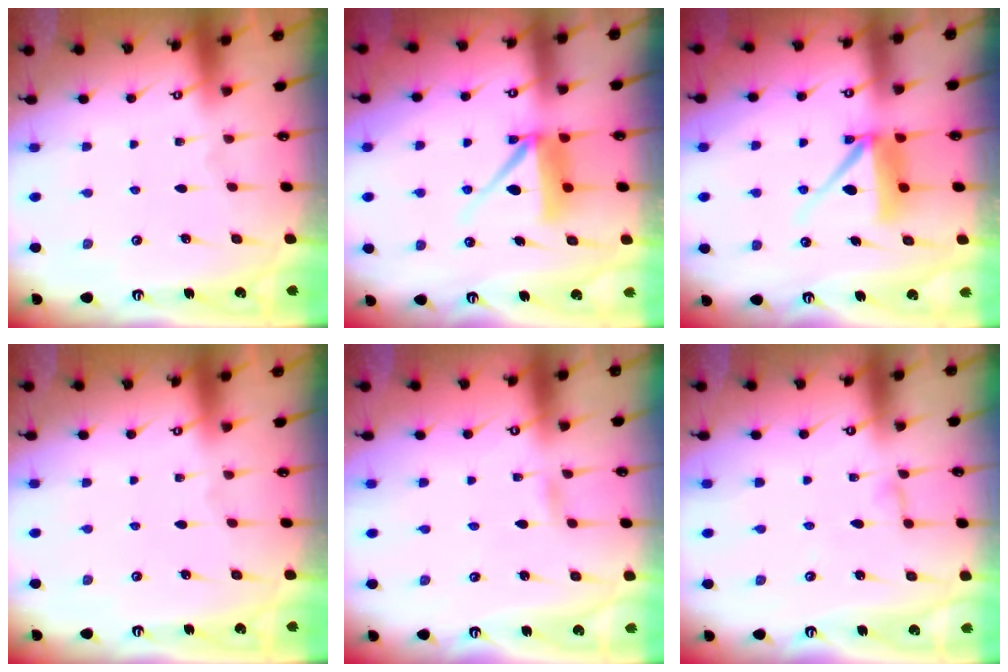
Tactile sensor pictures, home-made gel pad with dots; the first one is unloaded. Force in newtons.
{"total": 10.2, "press": 10.1, "slide": 1.2}
{"total": 10.2, "press": 10.1, "slide": 1.2}
{"total": 0.0}
{"total": 2.1, "press": 2.1, "slide": 0.2}
{"total": 2.3, "press": 2.3, "slide": 0.2}